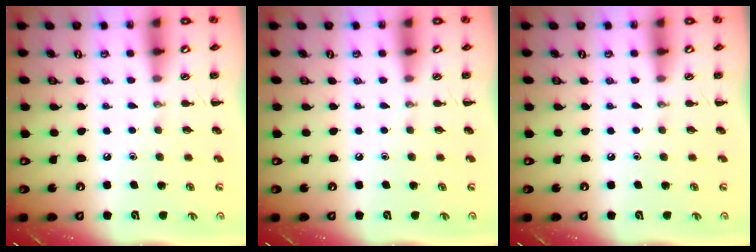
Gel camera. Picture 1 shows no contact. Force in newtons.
{"total": 0.0}
{"total": 0.0}